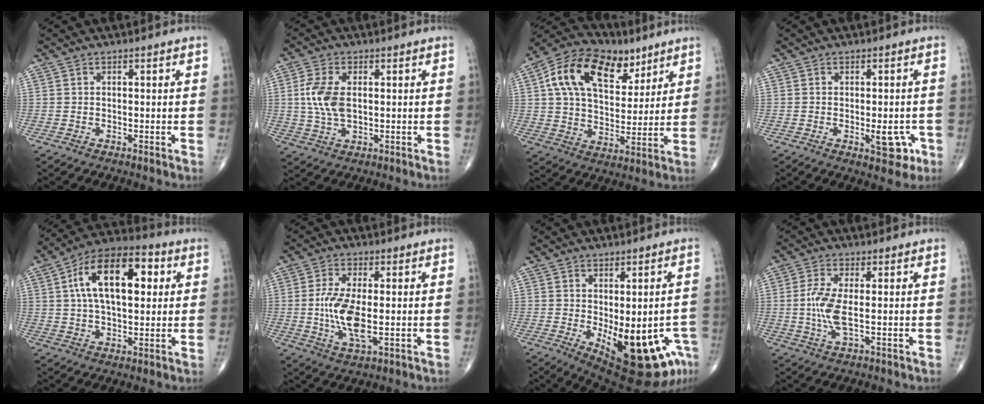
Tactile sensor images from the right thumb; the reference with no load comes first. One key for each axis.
{"total": 7.6, "fx": 0.8, "fy": 4.2, "fz": 6.3, "tx": -0.142, "ty": -0.001, "tz": 0.017}
{"total": 19.7, "fx": 8.6, "fy": 12.1, "fz": 12.9, "tx": -0.193, "ty": -0.008, "tz": 0.147}
{"total": 5.6, "fx": -1.8, "fy": 2.5, "fz": 4.7, "tx": -0.038, "ty": 0.002, "tz": -0.018}
{"total": 17.7, "fx": 4.2, "fy": 9.1, "fz": 14.5, "tx": -0.220, "ty": 0.019, "tz": 0.062}
{"total": 9.8, "fx": -0.7, "fy": 3.7, "fz": 9.1, "tx": -0.190, "ty": -0.014, "tz": -0.010}
{"total": 18.8, "fx": -6.6, "fy": 7.6, "fz": 15.9, "tx": -0.158, "ty": -0.001, "tz": -0.067}
{"total": 6.5, "fx": -0.2, "fy": 1.9, "fz": 6.2, "tx": -0.153, "ty": -0.007, "tz": -0.007}